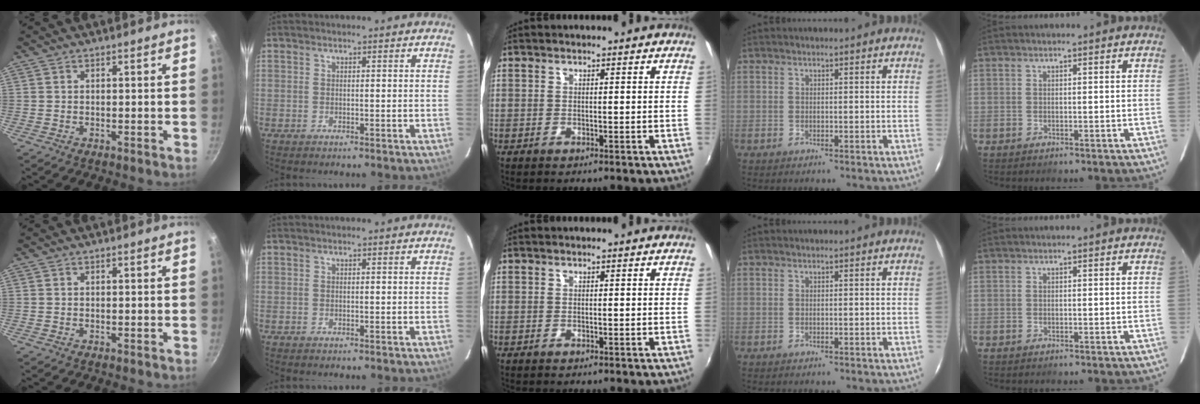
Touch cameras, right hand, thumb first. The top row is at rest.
{}